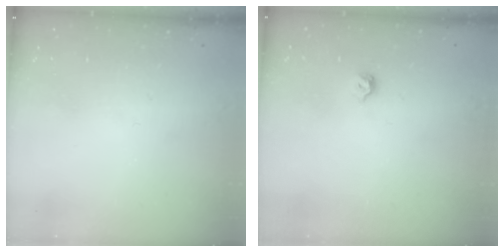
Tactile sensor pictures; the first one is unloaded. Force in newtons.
{"total": 3.8, "press": 3.7, "slide": 0.8}